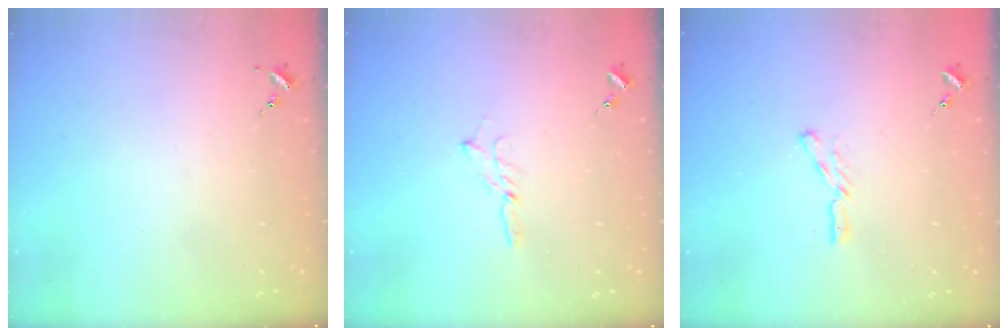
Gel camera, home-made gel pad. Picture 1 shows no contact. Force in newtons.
{"total": 2.1, "press": 2.1, "slide": 0.2}
{"total": 4.4, "press": 4.4, "slide": 0.2}